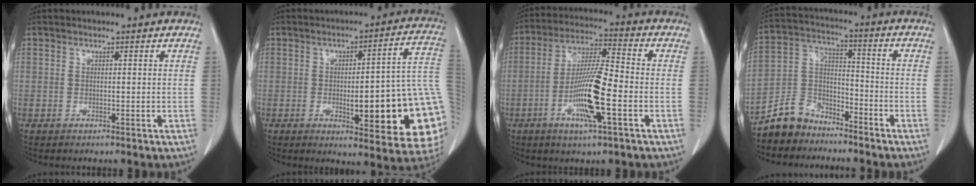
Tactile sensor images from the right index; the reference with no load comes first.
{"total": 21.0, "force": [-3.2, 3.8, 20.5], "torque": [-0.171, 0.020, -0.026]}
{"total": 11.8, "force": [-3.8, 1.0, 11.1], "torque": [-0.213, -0.005, -0.073]}
{"total": 8.2, "force": [-6.9, 4.3, 1.0], "torque": [-0.024, 0.022, -0.135]}